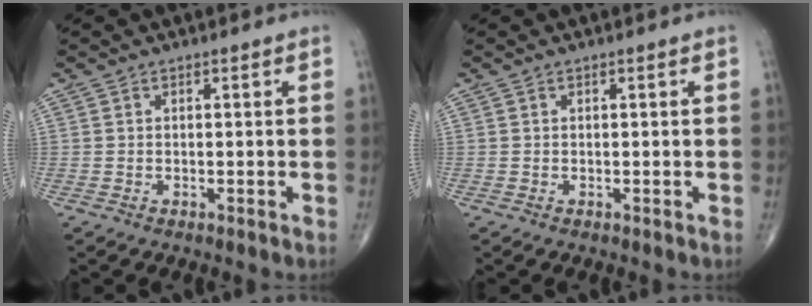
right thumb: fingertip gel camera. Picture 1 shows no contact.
{"total": 0.0}